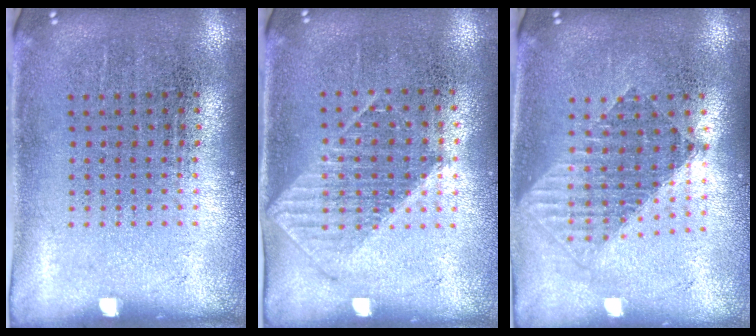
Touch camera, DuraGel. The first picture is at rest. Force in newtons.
{"total": 1.0, "press": 0.9, "slide": 0.3}
{"total": 1.5, "press": 1.3, "slide": 0.8}